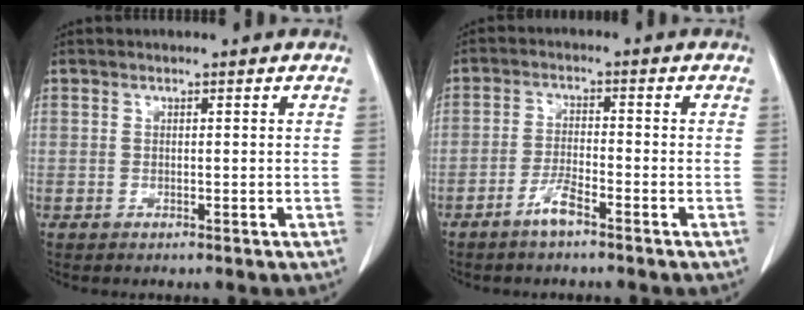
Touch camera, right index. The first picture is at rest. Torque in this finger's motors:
{"motor_torque": [0.33, -0.31, 0.08, 0.03]}